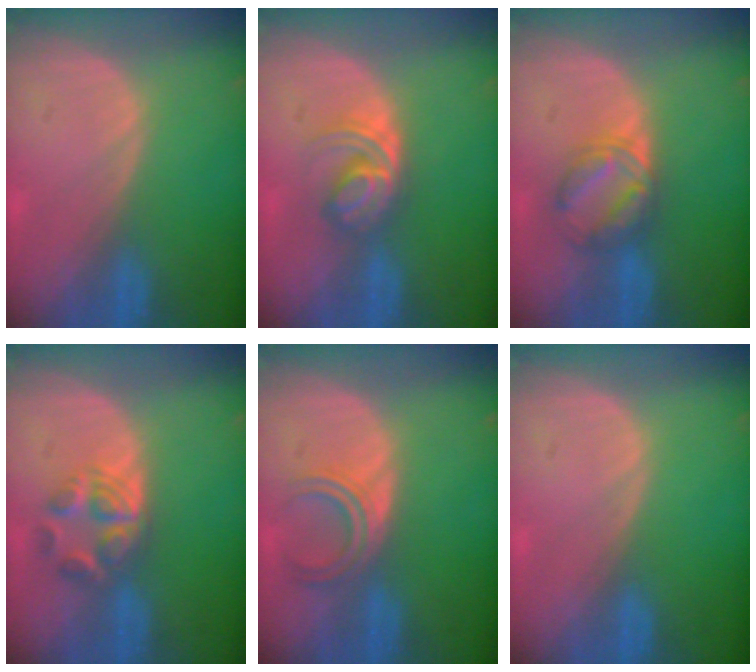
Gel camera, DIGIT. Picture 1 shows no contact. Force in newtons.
{"total": 5.9, "press": 5.1, "slide": 3.1}
{"total": 5.8, "press": 5.6, "slide": 1.2}
{"total": 5.9, "press": 5.1, "slide": 3.1}
{"total": 4.4, "press": 4.1, "slide": 1.6}
{"total": 0.0}